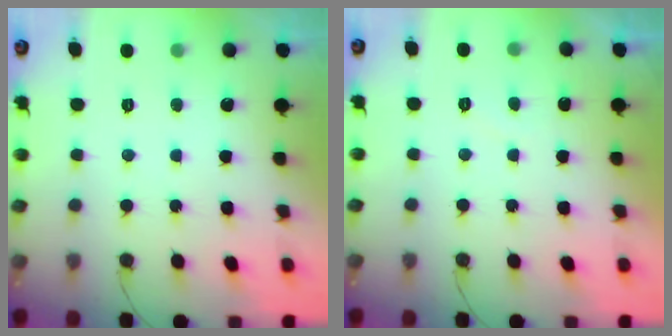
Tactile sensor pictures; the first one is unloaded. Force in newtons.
{"total": 0.6, "press": 0.3, "slide": 0.5}